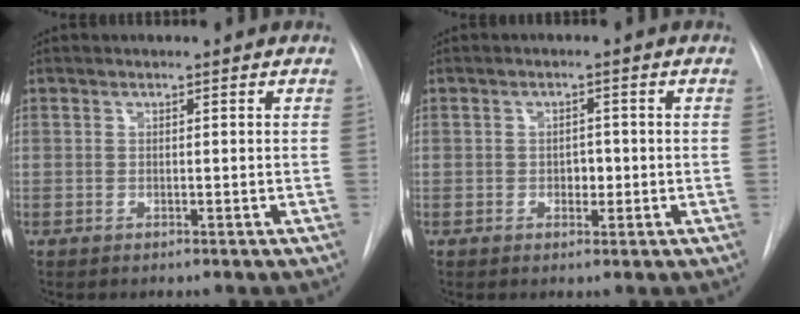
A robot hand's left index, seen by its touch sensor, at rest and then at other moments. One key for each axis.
{"total": 2.2, "fx": -1.3, "fy": 1.2, "fz": 1.3, "tx": -0.015, "ty": -0.002, "tz": -0.018}